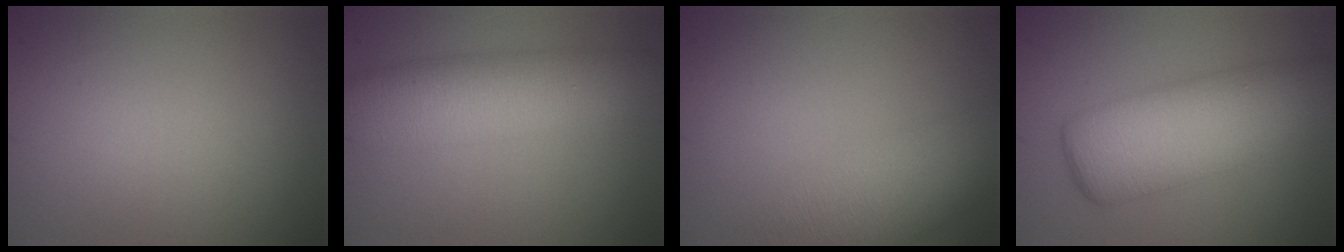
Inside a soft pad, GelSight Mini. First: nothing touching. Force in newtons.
{"total": 6.6, "press": 6.6, "slide": 0.0}
{"total": 8.9, "press": 8.9, "slide": 0.4}
{"total": 8.7, "press": 8.7, "slide": 0.2}